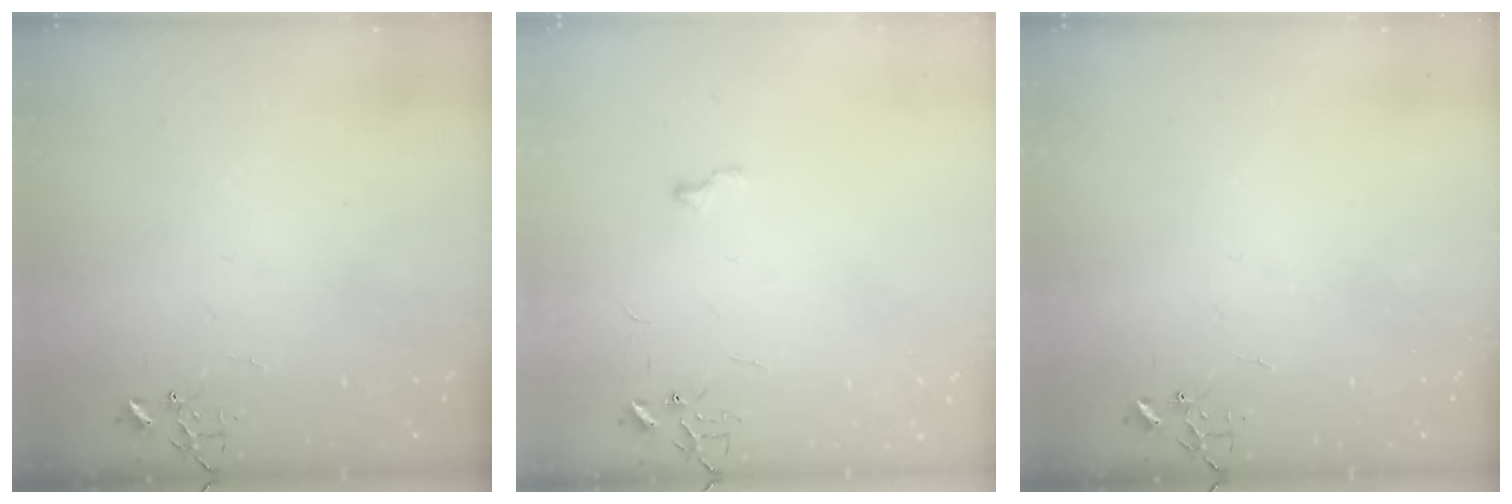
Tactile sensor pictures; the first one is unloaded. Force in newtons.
{"total": 4.6, "press": 4.6, "slide": 0.3}
{"total": 0.0}